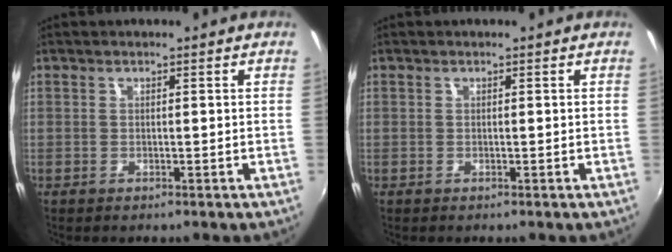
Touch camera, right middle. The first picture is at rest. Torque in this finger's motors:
{"motor_torque": [0.16, -0.23, 0.04, 0.00]}